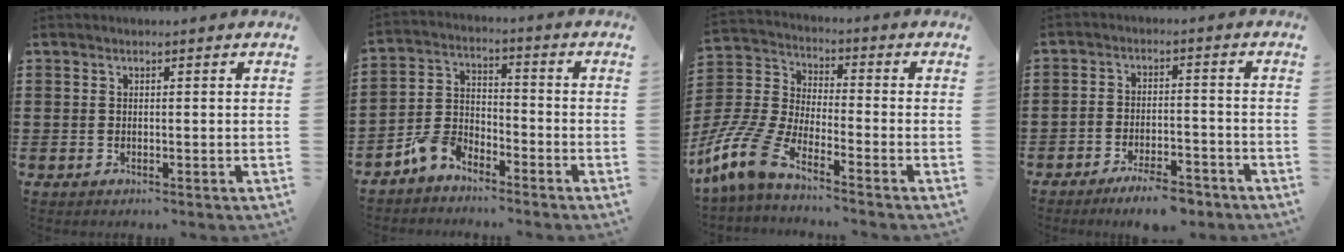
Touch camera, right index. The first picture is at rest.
{"total": 5.7, "force": [-4.9, 2.5, 1.7], "torque": [-0.051, 0.013, -0.099]}
{"total": 9.3, "force": [-7.4, 2.0, 5.4], "torque": [-0.157, -0.008, -0.158]}
{"total": 5.6, "force": [-5.0, 0.9, 2.3], "torque": [-0.040, 0.005, -0.095]}